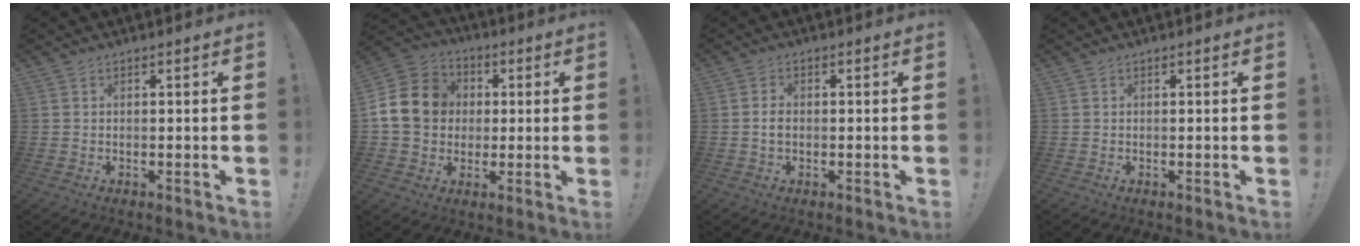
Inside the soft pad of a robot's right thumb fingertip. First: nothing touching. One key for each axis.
{"total": 15.7, "fx": 1.7, "fy": 13.5, "fz": 7.9, "tx": -0.126, "ty": 0.009, "tz": 0.039}
{"total": 2.1, "fx": -0.3, "fy": 1.4, "fz": 1.5, "tx": -0.023, "ty": 0.005, "tz": -0.007}
{"total": 0.0}